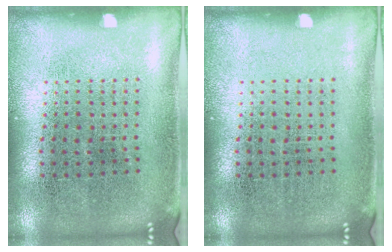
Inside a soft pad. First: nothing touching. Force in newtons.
{"total": 0.0}